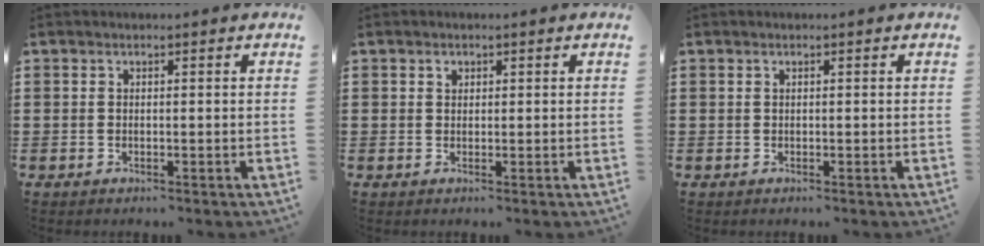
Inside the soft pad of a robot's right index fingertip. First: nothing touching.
{"total": 0.9, "force": [0.3, 0.7, 0.4], "torque": [-0.010, 0.003, 0.007]}
{"total": 0.0}